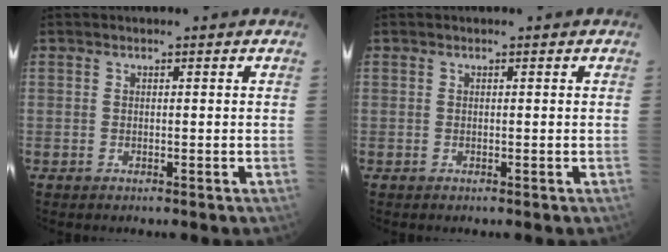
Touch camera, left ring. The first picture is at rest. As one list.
[{"total": 0.0}]